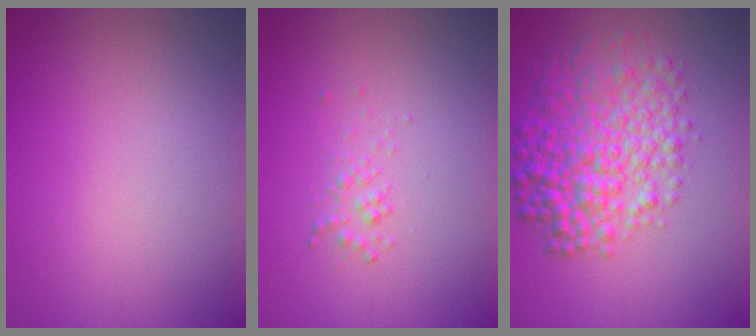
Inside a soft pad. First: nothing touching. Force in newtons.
{"total": 1.1, "press": 1.1, "slide": 0.1}
{"total": 7.0, "press": 7.0, "slide": 0.1}